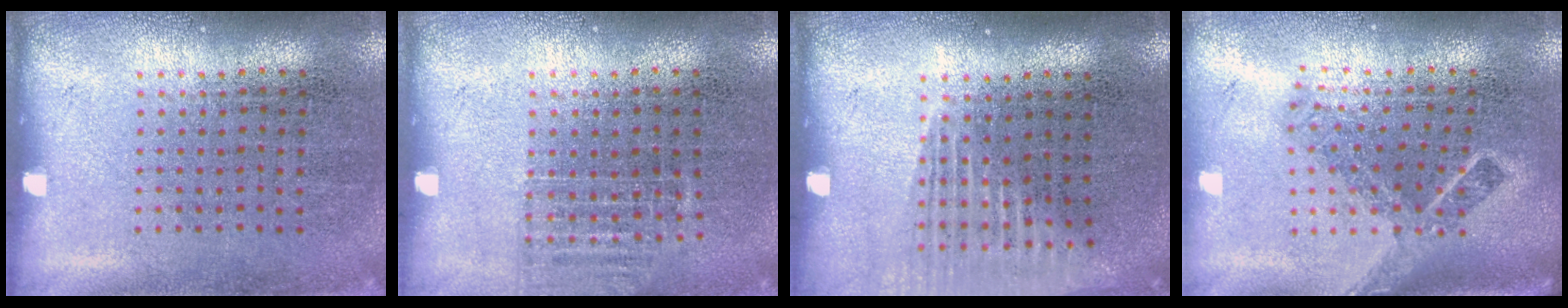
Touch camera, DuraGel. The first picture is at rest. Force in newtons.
{"total": 0.9, "press": 0.8, "slide": 0.3}
{"total": 1.5, "press": 1.3, "slide": 0.6}
{"total": 2.2, "press": 1.5, "slide": 1.6}